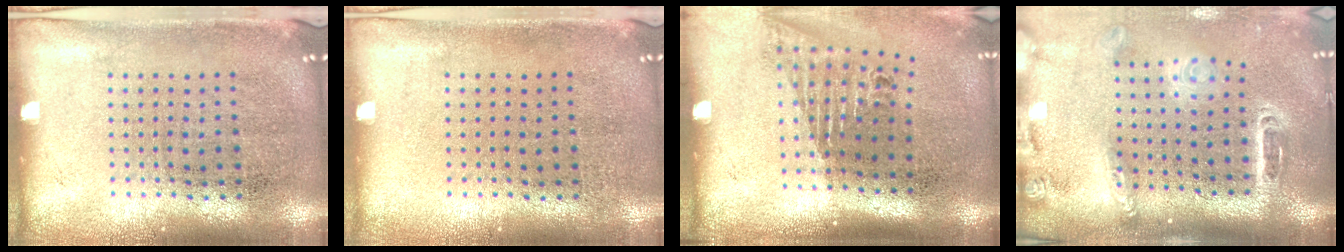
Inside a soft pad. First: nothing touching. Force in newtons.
{"total": 0.0}
{"total": 1.6, "press": 1.2, "slide": 1.1}
{"total": 2.7, "press": 1.9, "slide": 1.8}